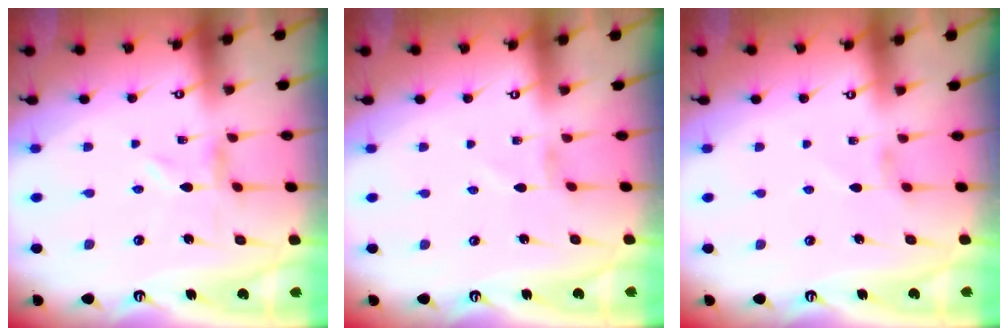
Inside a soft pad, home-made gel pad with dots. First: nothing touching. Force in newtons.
{"total": 0.0}
{"total": 1.7, "press": 1.7, "slide": 0.3}